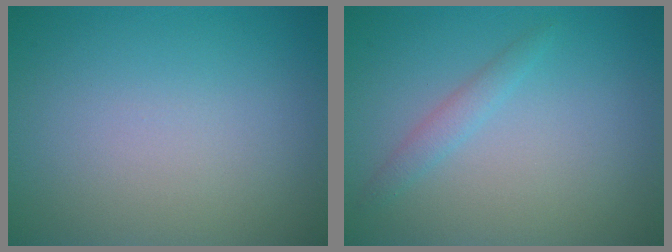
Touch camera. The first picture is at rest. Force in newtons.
{"total": 1.3, "press": 1.3, "slide": 0.0}